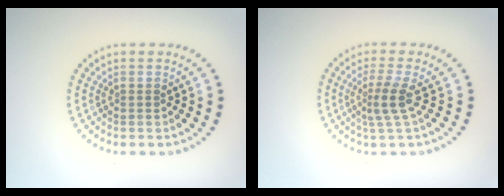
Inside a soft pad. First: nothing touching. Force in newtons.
{"total": 2.5, "press": 1.8, "slide": 1.8}